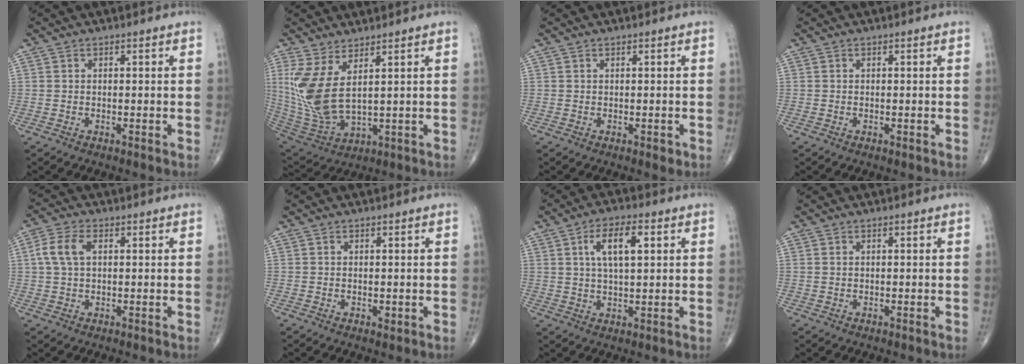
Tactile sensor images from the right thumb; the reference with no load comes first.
{"total": 12.4, "force": [3.7, 4.9, 10.8], "torque": [-0.247, -0.031, 0.092]}
{"total": 0.9, "force": [-0.2, 0.4, 0.8], "torque": [-0.005, -0.002, -0.002]}
{"total": 0.0}
{"total": 5.4, "force": [1.1, 3.1, 4.3], "torque": [-0.103, 0.014, 0.019]}
{"total": 0.8, "force": [-0.2, 0.5, 0.6], "torque": [-0.008, -0.002, -0.003]}
{"total": 8.2, "force": [2.6, 3.2, 7.0], "torque": [-0.118, 0.000, 0.044]}
{"total": 0.0}